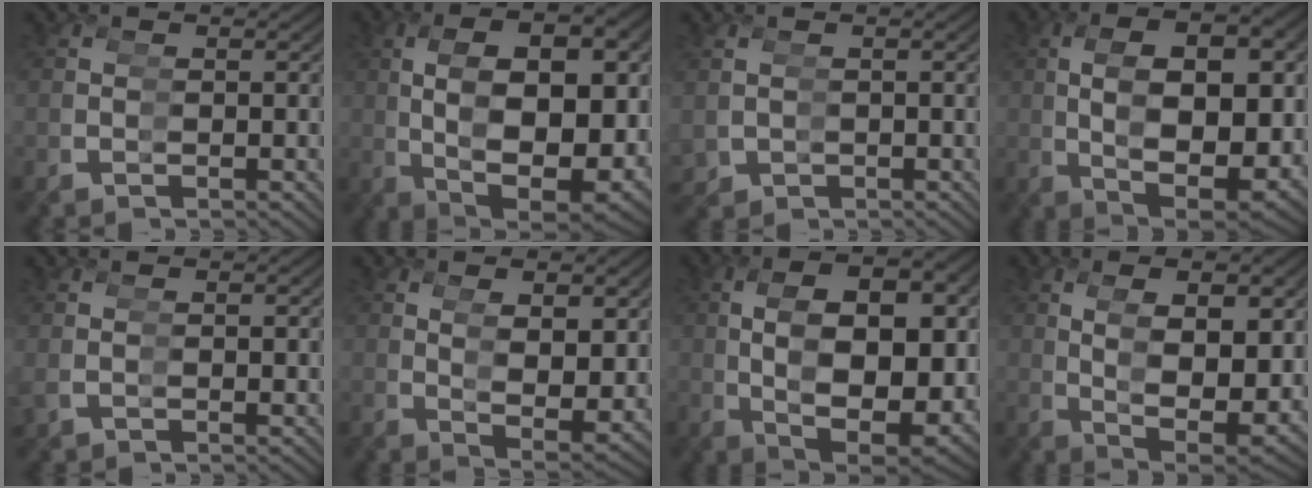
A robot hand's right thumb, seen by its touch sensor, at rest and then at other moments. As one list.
[{"total": 10.7, "force": [-0.4, 5.9, 9.0], "torque": [-0.183, -0.006, 0.011]}, {"total": 2.3, "force": [0.3, 2.3, 0.0], "torque": [-0.008, -0.013, 0.017]}, {"total": 8.1, "force": [0.2, 4.0, 7.0], "torque": [-0.141, 0.005, 0.012]}, {"total": 0.7, "force": [0.6, 0.1, 0.1], "torque": [0.002, 0.007, 0.012]}, {"total": 3.6, "force": [1.1, 0.4, 3.3], "torque": [-0.046, 0.014, 0.015]}, {"total": 9.4, "force": [-0.1, 4.8, 8.0], "torque": [-0.161, -0.004, 0.013]}, {"total": 7.2, "force": [0.5, 3.2, 6.4], "torque": [-0.110, 0.001, 0.014]}]